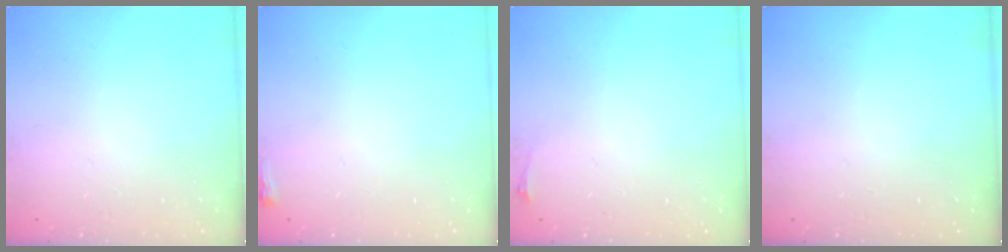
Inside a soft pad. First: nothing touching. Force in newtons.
{"total": 2.2, "press": 2.2, "slide": 0.6}
{"total": 2.8, "press": 2.1, "slide": 1.9}
{"total": 0.0}